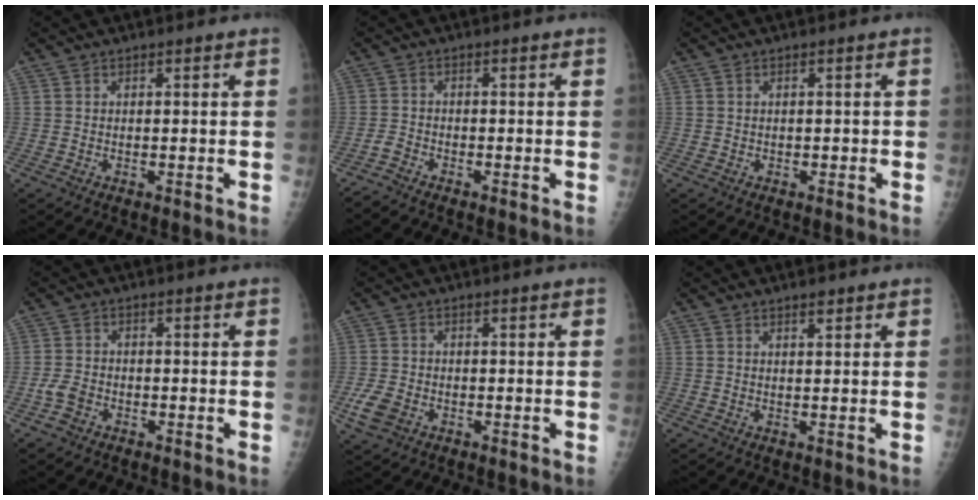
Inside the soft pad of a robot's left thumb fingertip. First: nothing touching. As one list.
[{"total": 1.8, "force": [-1.8, 0.3, 0.0], "torque": [-0.004, 0.001, -0.042]}, {"total": 0.6, "force": [-0.2, 0.6, 0.1], "torque": [0.002, 0.004, -0.002]}, {"total": 3.0, "force": [-1.7, 2.2, 1.3], "torque": [-0.024, 0.011, -0.034]}, {"total": 4.6, "force": [-1.9, 3.3, 2.5], "torque": [-0.057, 0.005, -0.031]}, {"total": 1.3, "force": [1.0, 0.3, 0.8], "torque": [-0.012, -0.006, 0.017]}]